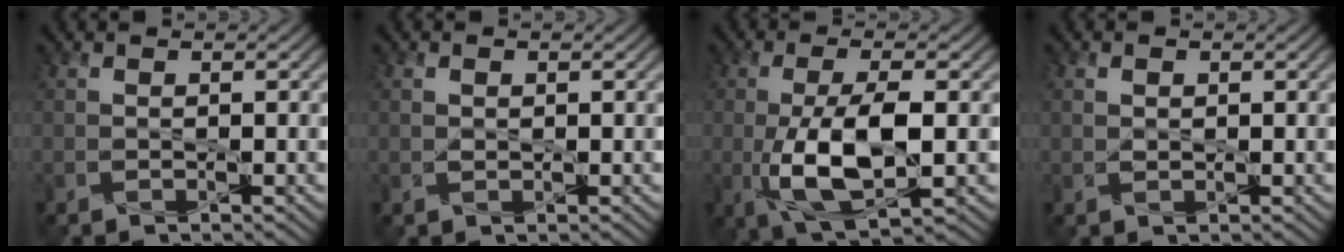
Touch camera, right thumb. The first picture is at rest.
{"total": 0.8, "force": [0.2, 0.6, 0.5], "torque": [-0.012, -0.002, 0.005]}
{"total": 9.8, "force": [-1.7, 3.7, 8.9], "torque": [-0.178, -0.008, -0.026]}
{"total": 1.2, "force": [0.3, 0.9, 0.7], "torque": [-0.015, -0.002, 0.008]}